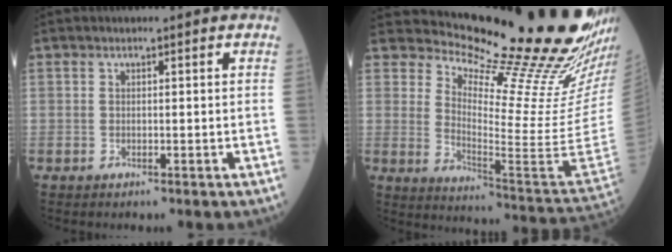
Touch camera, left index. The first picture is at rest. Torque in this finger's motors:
{"motor_torque": [0.29, -0.73, 0.28, 0.01]}